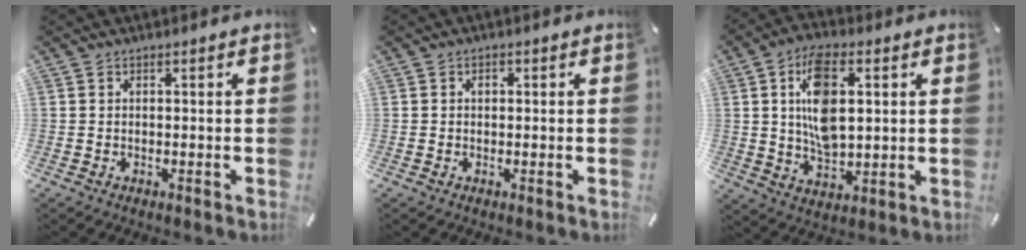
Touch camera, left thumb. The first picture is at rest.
{"total": 1.1, "force": [0.1, 0.8, 0.7], "torque": [-0.008, 0.002, -0.001]}
{"total": 12.8, "force": [2.9, 7.2, 10.1], "torque": [-0.184, -0.001, 0.048]}